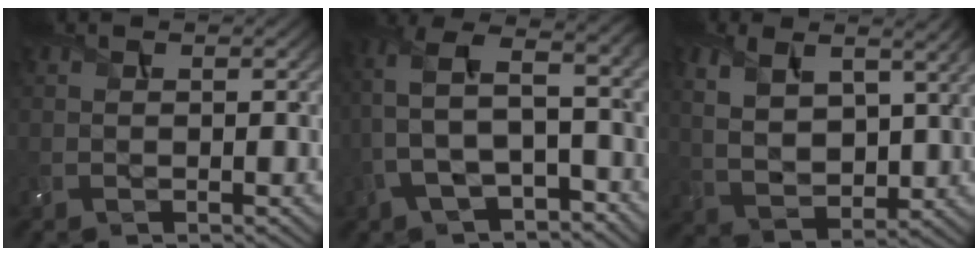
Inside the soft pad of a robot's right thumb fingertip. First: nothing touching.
{"total": 10.5, "force": [-1.2, 5.5, 8.9], "torque": [-0.217, 0.006, -0.021]}
{"total": 8.8, "force": [3.5, 4.6, 6.6], "torque": [-0.164, 0.000, 0.073]}